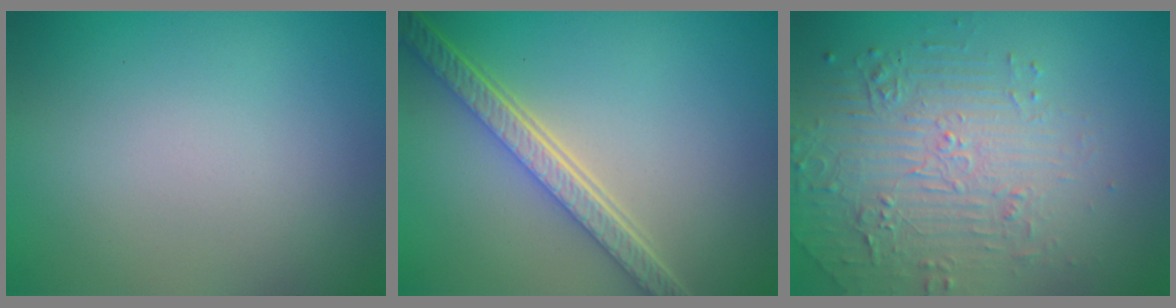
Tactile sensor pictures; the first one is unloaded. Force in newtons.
{"total": 5.5, "press": 4.1, "slide": 3.8}
{"total": 4.8, "press": 3.7, "slide": 3.1}